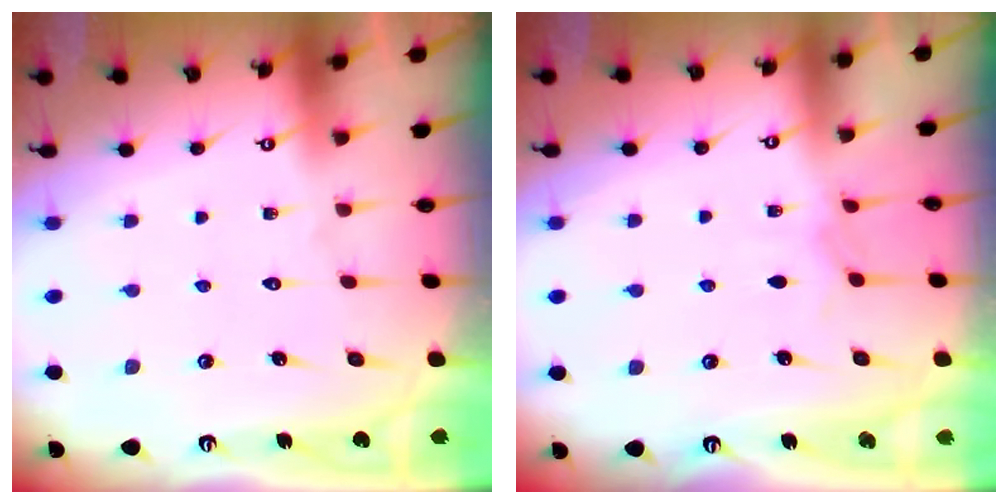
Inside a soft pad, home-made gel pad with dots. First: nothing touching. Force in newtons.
{"total": 4.1, "press": 4.1, "slide": 0.5}